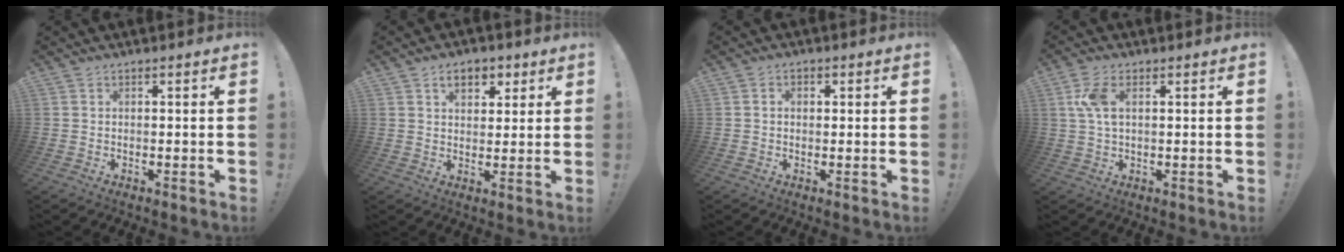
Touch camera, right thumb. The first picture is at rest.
{"total": 6.8, "force": [3.3, 4.6, 3.8], "torque": [-0.046, -0.005, 0.056]}
{"total": 1.7, "force": [0.0, 1.3, 1.0], "torque": [-0.011, 0.003, -0.003]}
{"total": 6.6, "force": [1.8, 3.2, 5.5], "torque": [-0.121, 0.003, 0.030]}